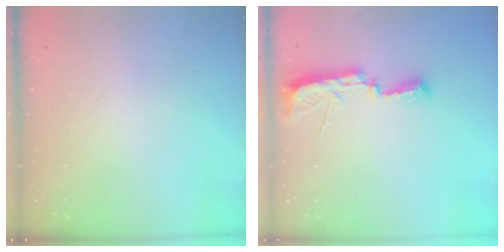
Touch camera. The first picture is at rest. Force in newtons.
{"total": 8.1, "press": 8.0, "slide": 0.8}